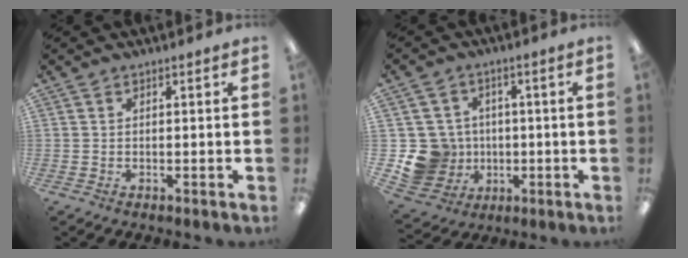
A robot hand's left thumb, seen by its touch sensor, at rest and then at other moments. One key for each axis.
{"total": 11.2, "fx": -2.0, "fy": 10.7, "fz": 2.8, "tx": -0.088, "ty": 0.019, "tz": -0.023}